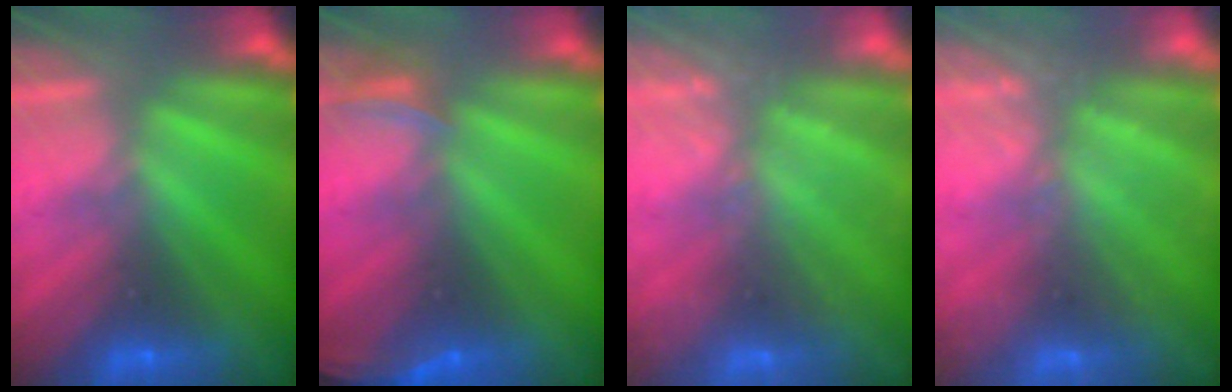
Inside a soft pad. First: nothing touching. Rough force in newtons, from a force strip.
{"total": 2.5}
{"total": 2.5}
{"total": 2.5}